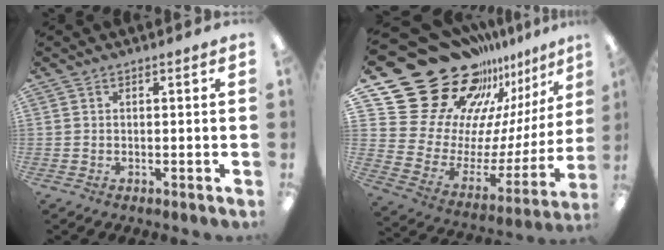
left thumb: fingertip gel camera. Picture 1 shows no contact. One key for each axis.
{"total": 28.9, "fx": 20.4, "fy": 16.4, "fz": 12.3, "tx": -0.180, "ty": -0.178, "tz": 0.409}